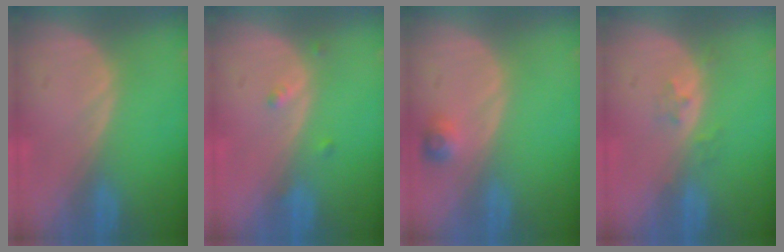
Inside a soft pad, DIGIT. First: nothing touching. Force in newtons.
{"total": 1.6, "press": 1.3, "slide": 0.8}
{"total": 2.4, "press": 2.2, "slide": 0.9}
{"total": 2.1, "press": 1.8, "slide": 1.2}